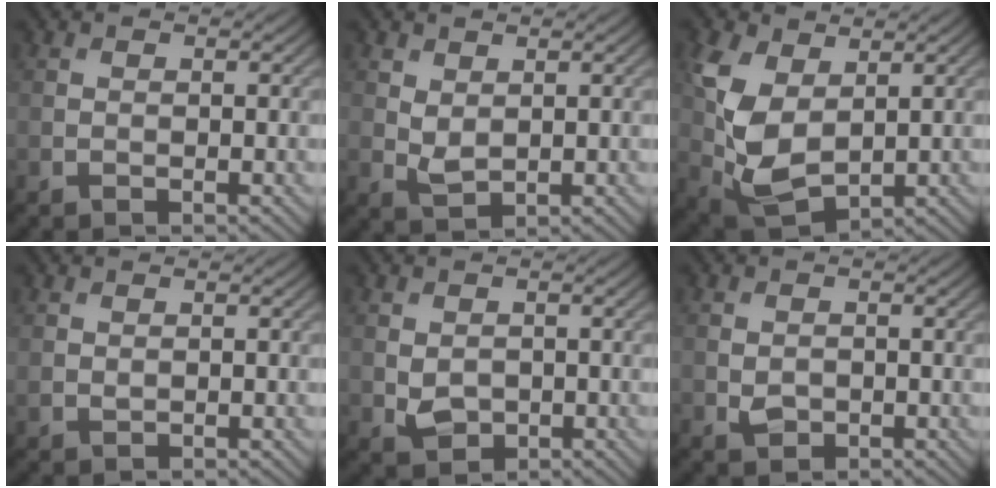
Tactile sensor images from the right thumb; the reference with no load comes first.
{"total": 2.4, "force": [1.0, 1.6, 1.5], "torque": [-0.039, -0.005, 0.023]}
{"total": 9.3, "force": [2.2, 5.6, 7.1], "torque": [-0.196, 0.000, 0.047]}
{"total": 0.7, "force": [0.5, 0.4, 0.4], "torque": [-0.014, -0.004, 0.014]}
{"total": 2.8, "force": [-0.2, 2.2, 1.6], "torque": [-0.037, -0.008, 0.001]}
{"total": 1.6, "force": [-0.3, 1.4, 0.8], "torque": [-0.018, -0.007, -0.007]}